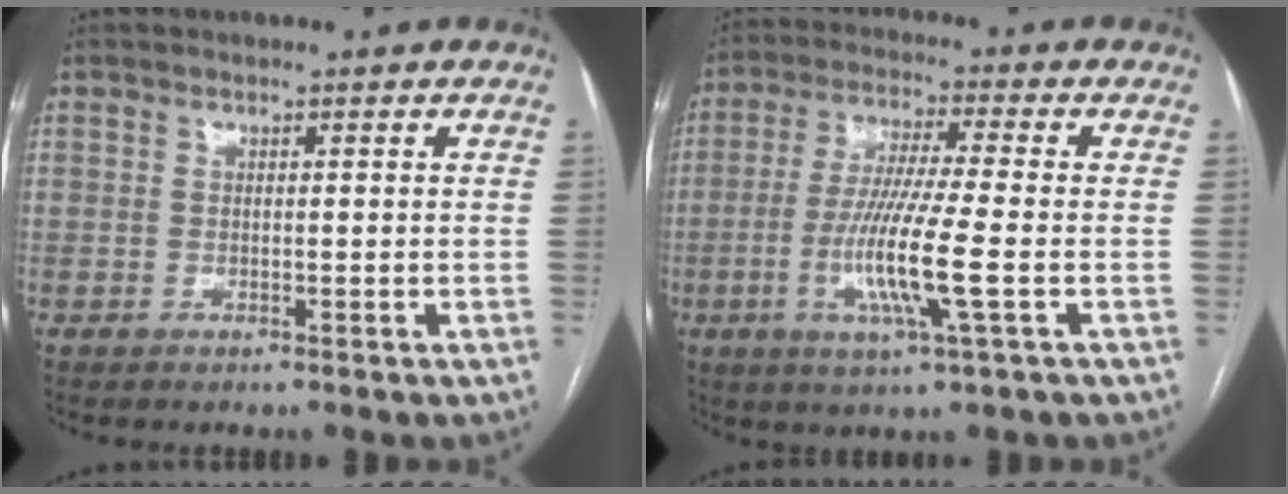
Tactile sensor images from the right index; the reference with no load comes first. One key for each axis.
{"total": 11.0, "fx": -2.8, "fy": -0.4, "fz": 10.7, "tx": -0.216, "ty": -0.017, "tz": -0.058}